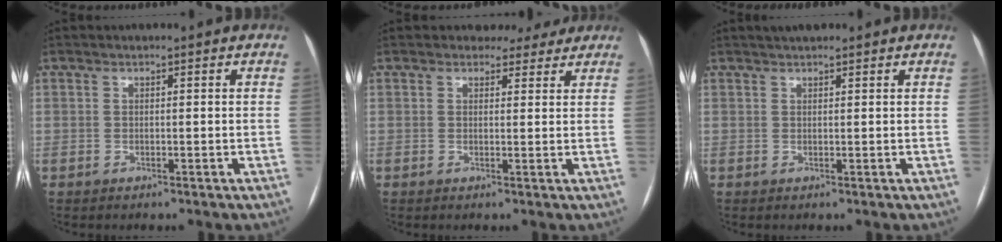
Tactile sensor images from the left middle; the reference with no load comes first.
{"total": 3.6, "force": [3.1, 1.8, 0.0], "torque": [0.004, 0.005, 0.034]}
{"total": 2.3, "force": [2.1, 0.7, 0.7], "torque": [-0.011, 0.020, 0.036]}